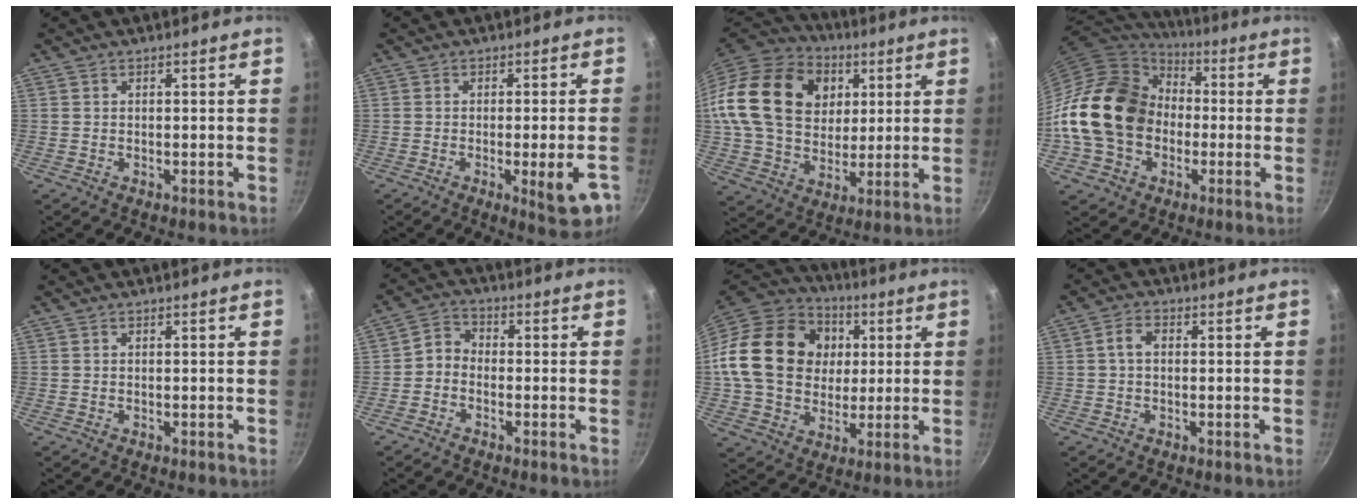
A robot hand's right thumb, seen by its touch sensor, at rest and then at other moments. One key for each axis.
{"total": 8.1, "fx": -3.0, "fy": 1.9, "fz": 7.3, "tx": -0.078, "ty": 0.002, "tz": -0.035}
{"total": 26.0, "fx": 6.7, "fy": 19.8, "fz": 15.6, "tx": -0.269, "ty": 0.011, "tz": 0.116}
{"total": 21.0, "fx": -1.3, "fy": 16.7, "fz": 12.8, "tx": -0.221, "ty": 0.050, "tz": -0.024}
{"total": 0.0}
{"total": 3.6, "fx": -1.5, "fy": 2.8, "fz": 1.7, "tx": -0.027, "ty": 0.028, "tz": -0.042}
{"total": 23.8, "fx": 3.1, "fy": 19.1, "fz": 13.8, "tx": -0.231, "ty": 0.022, "tz": 0.052}
{"total": 3.1, "fx": 0.2, "fy": 2.1, "fz": 2.2, "tx": -0.042, "ty": 0.011, "tz": 0.000}